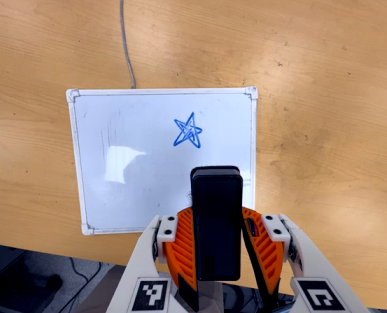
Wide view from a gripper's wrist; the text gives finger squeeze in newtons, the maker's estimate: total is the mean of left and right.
{"total": 4.4, "left": 3.5, "right": 5.2}